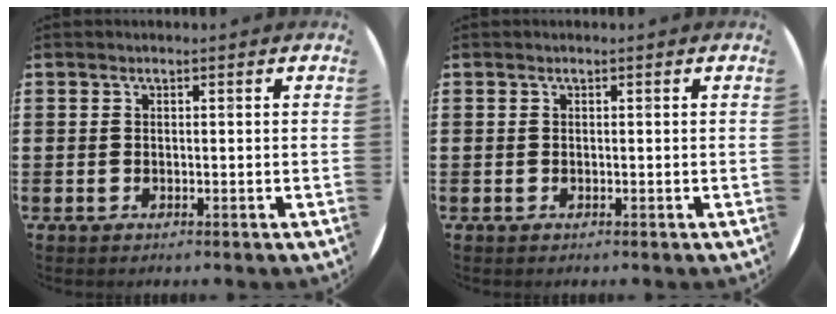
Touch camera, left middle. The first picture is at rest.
{"total": 0.0}